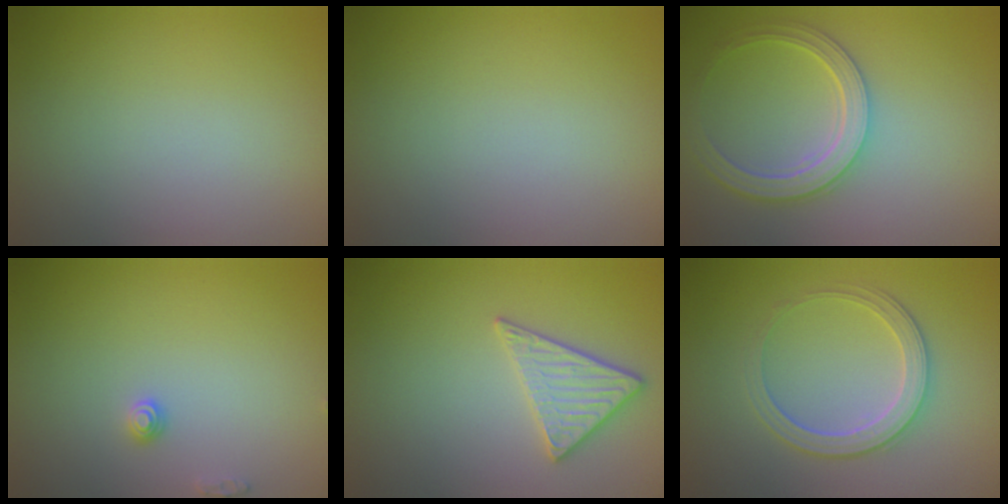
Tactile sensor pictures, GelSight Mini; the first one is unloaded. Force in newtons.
{"total": 0.0}
{"total": 4.5, "press": 4.0, "slide": 2.0}
{"total": 1.0, "press": 1.0, "slide": 0.1}
{"total": 2.8, "press": 2.7, "slide": 0.7}
{"total": 2.9, "press": 2.9, "slide": 0.3}